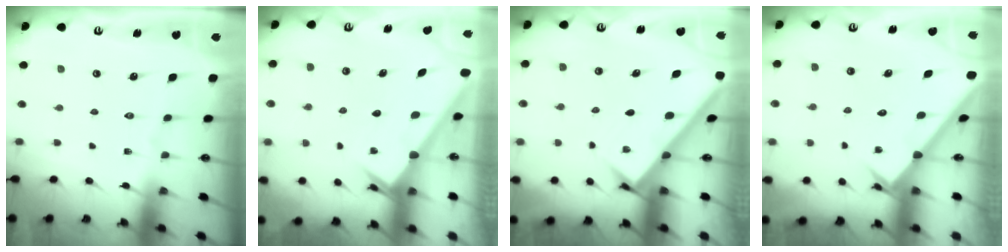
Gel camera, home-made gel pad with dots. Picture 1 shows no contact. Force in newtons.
{"total": 2.0, "press": 2.0, "slide": 0.2}
{"total": 2.5, "press": 2.5, "slide": 0.3}
{"total": 2.1, "press": 2.1, "slide": 0.2}